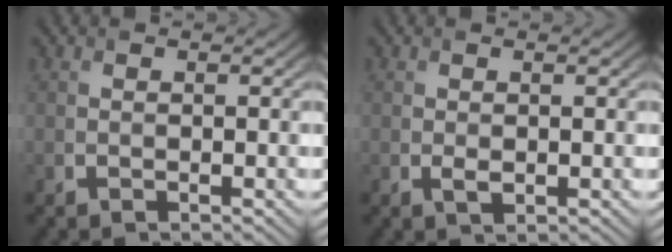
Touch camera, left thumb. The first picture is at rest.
{"total": 1.0, "force": [-0.1, 0.6, 0.8], "torque": [-0.017, -0.004, 0.001]}